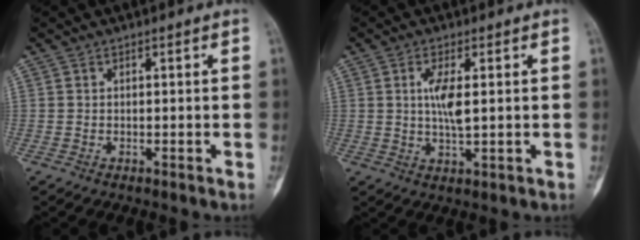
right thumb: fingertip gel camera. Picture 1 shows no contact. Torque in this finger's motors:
{"motor_torque": [0.71, 1.10, 0.84, -0.09, 0.35]}